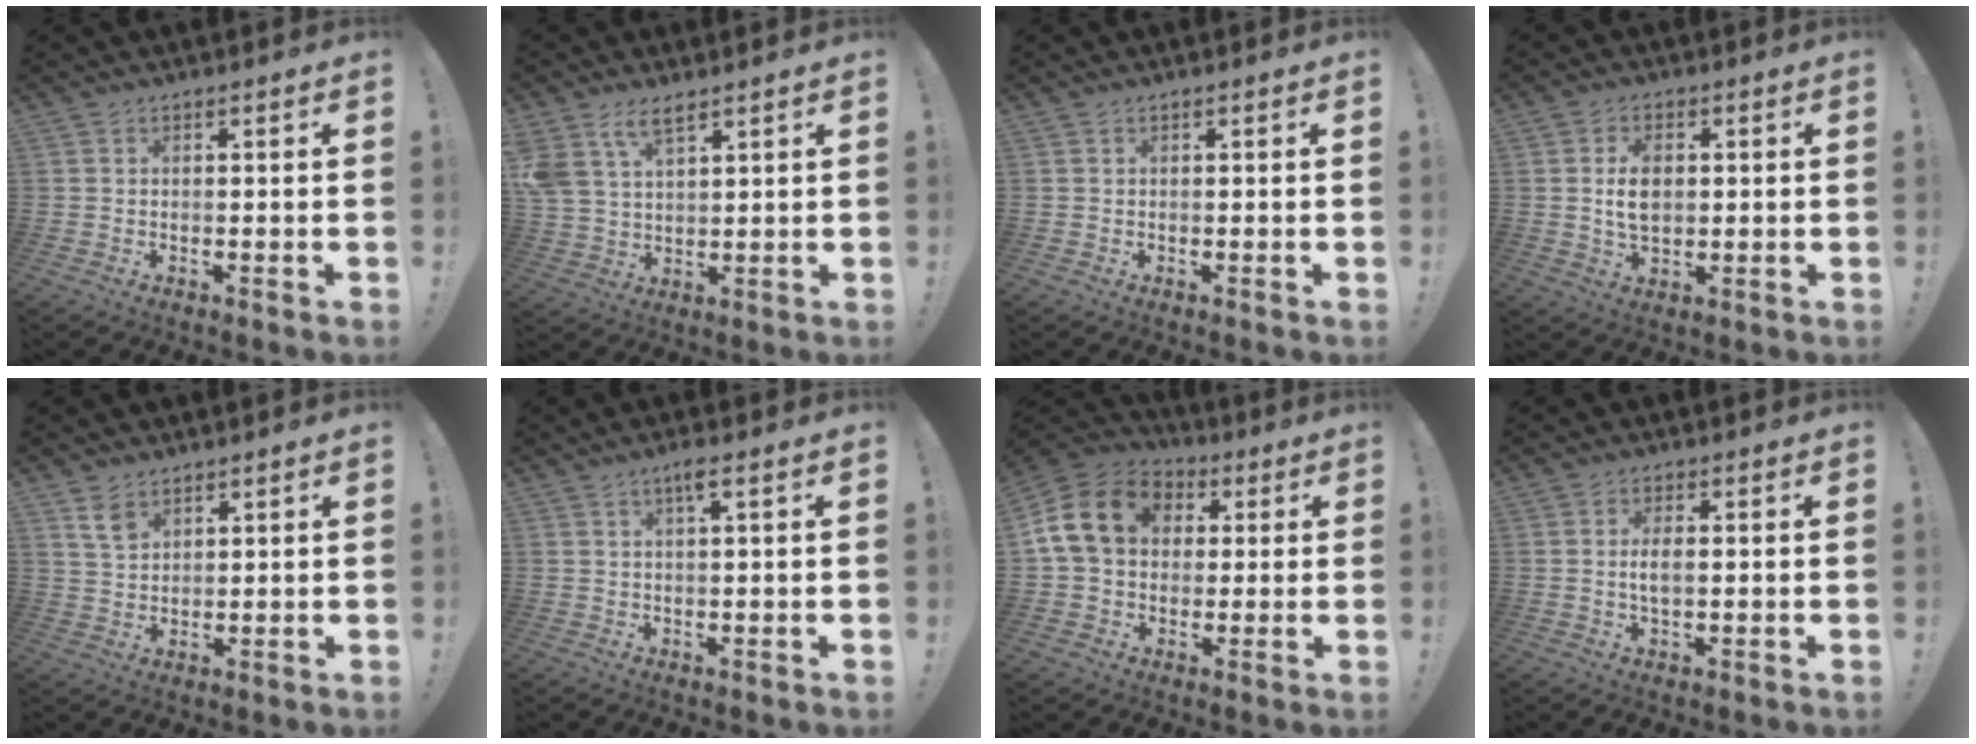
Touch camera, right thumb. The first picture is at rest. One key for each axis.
{"total": 8.4, "fx": 5.4, "fy": 4.0, "fz": 5.0, "tx": -0.108, "ty": -0.015, "tz": 0.106}
{"total": 0.0}
{"total": 7.1, "fx": 0.8, "fy": 4.6, "fz": 5.4, "tx": -0.080, "ty": 0.001, "tz": 0.012}
{"total": 5.3, "fx": 3.4, "fy": 3.2, "fz": 2.5, "tx": -0.035, "ty": -0.017, "tz": 0.063}
{"total": 3.2, "fx": 1.6, "fy": 0.1, "fz": 2.8, "tx": -0.044, "ty": -0.002, "tz": 0.020}
{"total": 16.3, "fx": 3.8, "fy": 12.5, "fz": 9.8, "tx": -0.170, "ty": 0.012, "tz": 0.075}
{"total": 3.5, "fx": -0.1, "fy": 1.4, "fz": 3.2, "tx": -0.054, "ty": -0.003, "tz": -0.008}